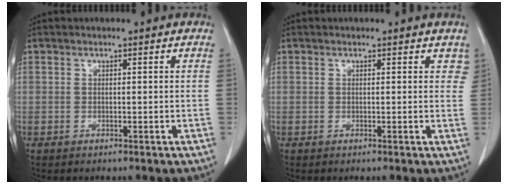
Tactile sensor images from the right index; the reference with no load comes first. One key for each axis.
{"total": 1.8, "fx": 1.3, "fy": 1.1, "fz": 0.5, "tx": 0.017, "ty": 0.001, "tz": 0.007}